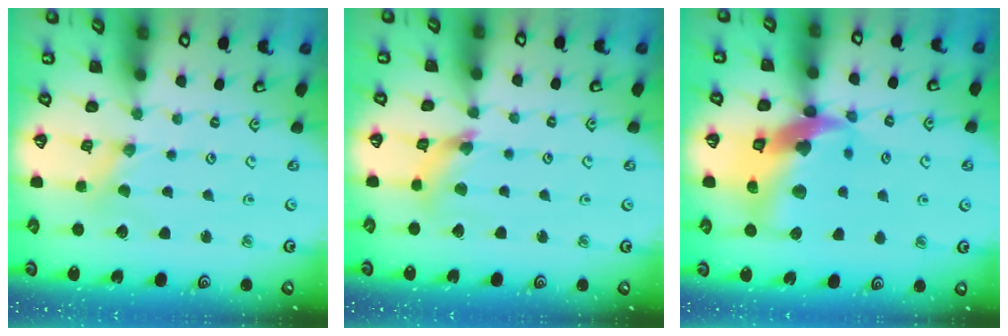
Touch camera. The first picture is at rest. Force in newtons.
{"total": 5.4, "press": 5.3, "slide": 0.6}
{"total": 17.4, "press": 17.2, "slide": 2.4}